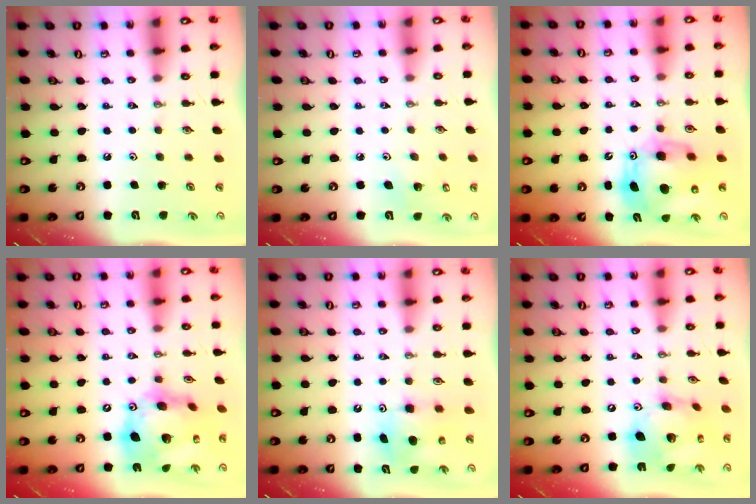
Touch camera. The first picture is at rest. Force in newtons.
{"total": 4.8, "press": 4.7, "slide": 1.0}
{"total": 13.9, "press": 13.8, "slide": 1.3}
{"total": 20.9, "press": 20.8, "slide": 2.3}
{"total": 7.6, "press": 7.6, "slide": 0.4}
{"total": 17.4, "press": 17.4, "slide": 1.8}